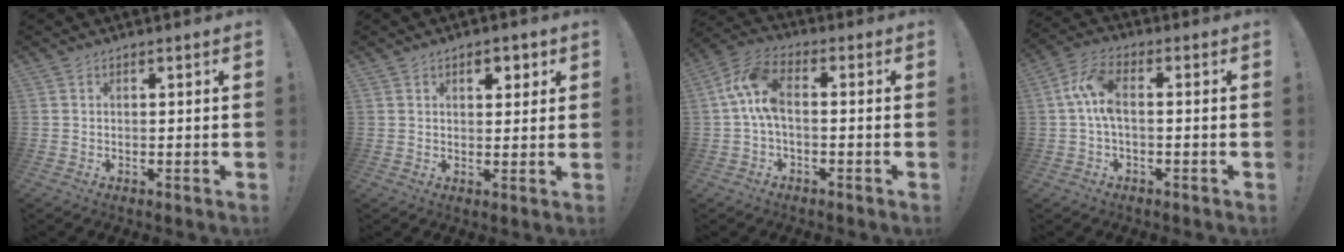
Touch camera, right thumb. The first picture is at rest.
{"total": 3.9, "force": [2.0, 2.3, 2.4], "torque": [-0.025, -0.004, 0.030]}
{"total": 10.2, "force": [0.7, 5.6, 8.5], "torque": [-0.181, 0.008, 0.018]}
{"total": 8.5, "force": [0.1, 3.9, 7.6], "torque": [-0.164, 0.004, 0.004]}